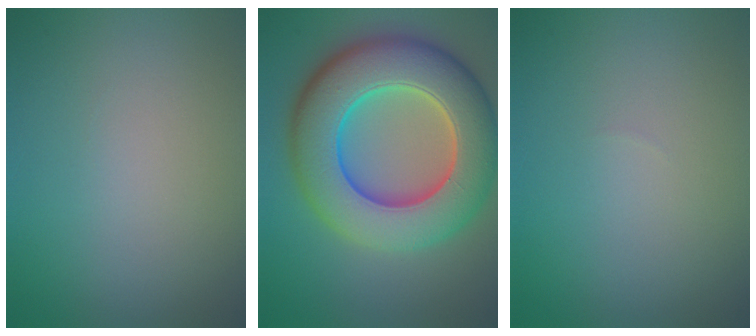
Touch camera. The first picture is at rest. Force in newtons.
{"total": 12.4, "press": 12.4, "slide": 0.2}
{"total": 0.0}